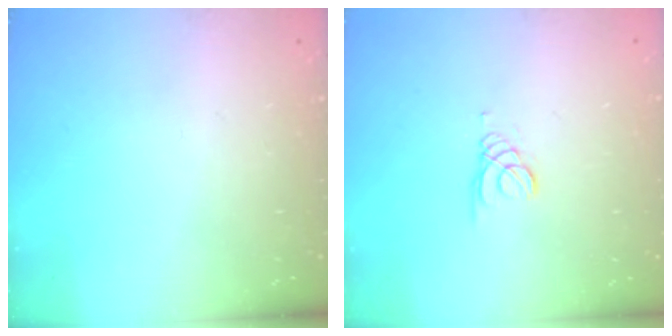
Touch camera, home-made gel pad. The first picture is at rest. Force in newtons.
{"total": 1.5, "press": 1.5, "slide": 0.1}